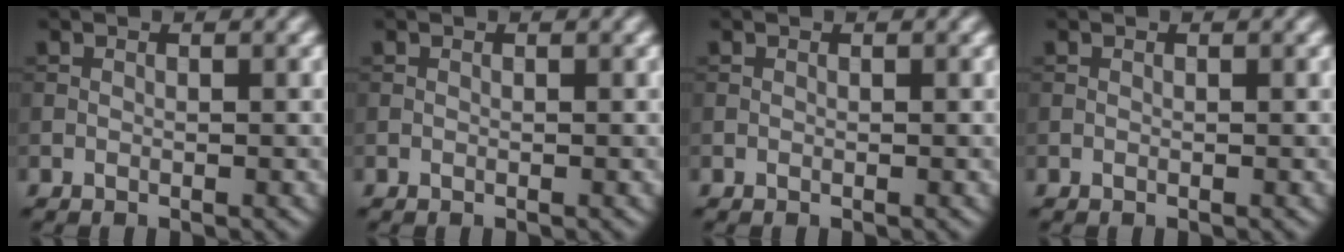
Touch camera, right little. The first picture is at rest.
{"total": 0.0}
{"total": 0.0}
{"total": 0.0}